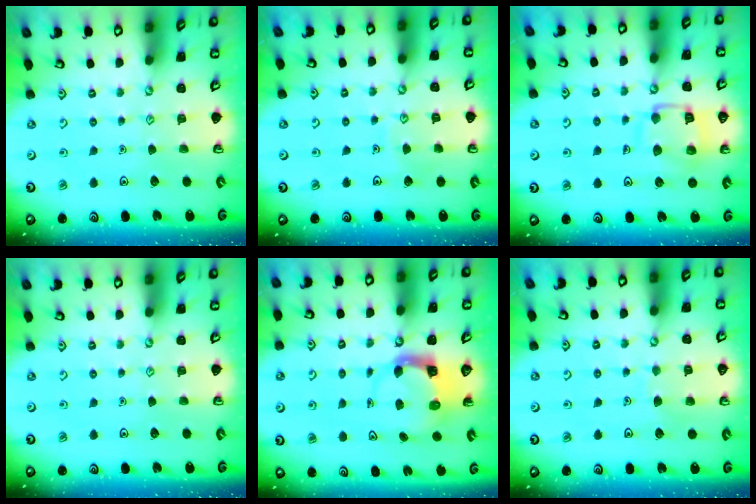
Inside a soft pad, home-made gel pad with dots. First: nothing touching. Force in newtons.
{"total": 5.8, "press": 5.8, "slide": 0.6}
{"total": 13.0, "press": 13.0, "slide": 1.4}
{"total": 0.0}
{"total": 3.6, "press": 3.6, "slide": 0.6}
{"total": 5.3, "press": 5.3, "slide": 0.5}